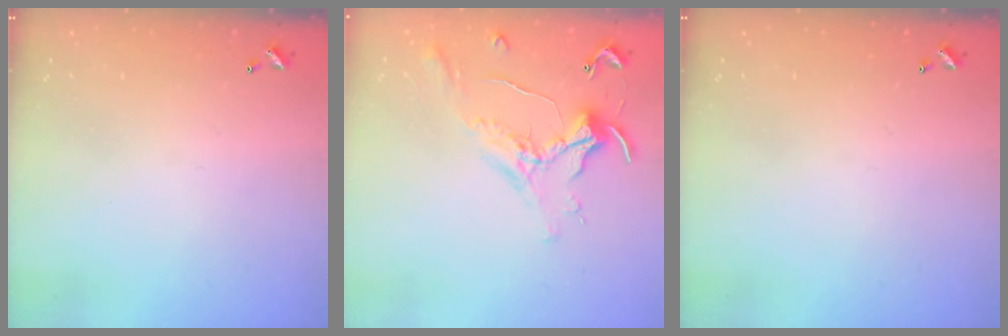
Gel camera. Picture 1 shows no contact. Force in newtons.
{"total": 1.1, "press": 1.0, "slide": 0.4}
{"total": 0.0}